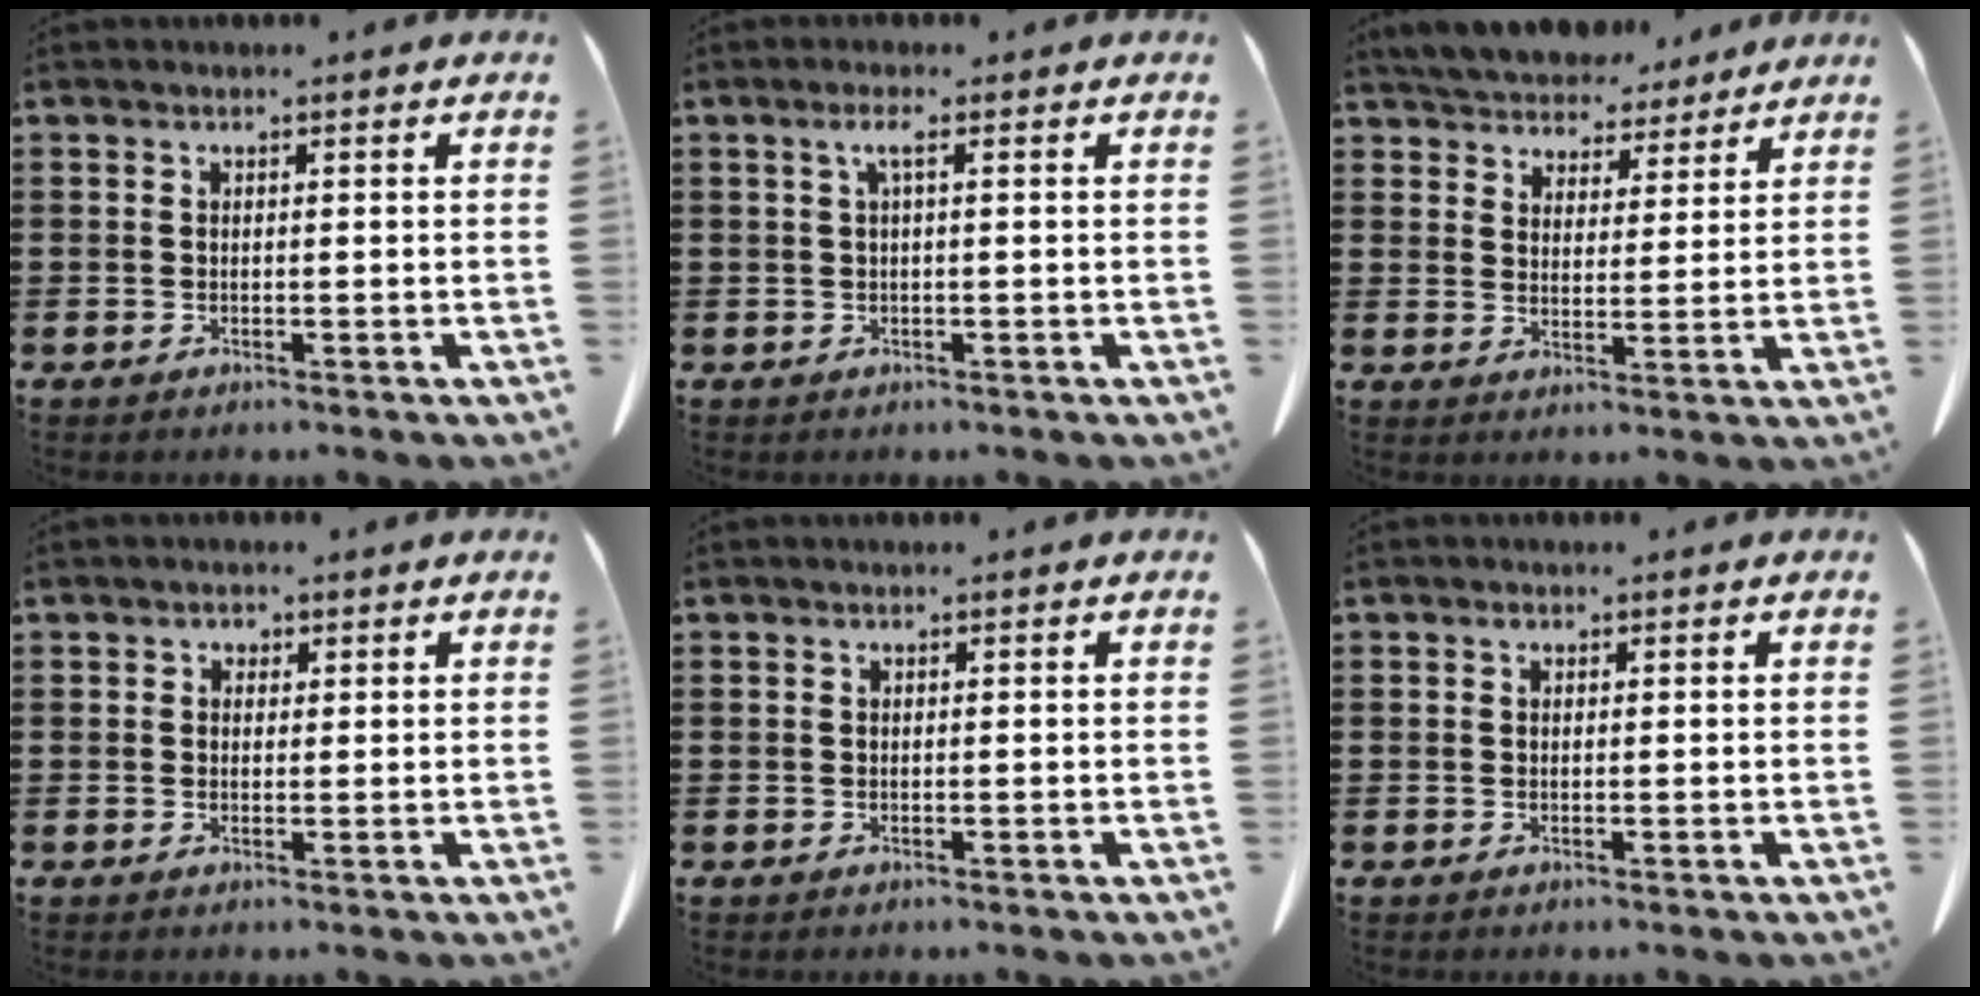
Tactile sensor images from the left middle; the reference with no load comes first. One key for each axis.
{"total": 1.9, "fx": 0.5, "fy": 0.3, "fz": 1.9, "tx": -0.039, "ty": 0.005, "tz": 0.007}
{"total": 6.1, "fx": 5.9, "fy": 1.4, "fz": 0.5, "tx": -0.037, "ty": -0.024, "tz": 0.108}
{"total": 1.1, "fx": 0.6, "fy": 0.9, "fz": 0.3, "tx": -0.008, "ty": 0.006, "tz": 0.010}
{"total": 0.0}
{"total": 0.5, "fx": 0.1, "fy": 0.4, "fz": 0.3, "tx": -0.008, "ty": 0.004, "tz": 0.001}